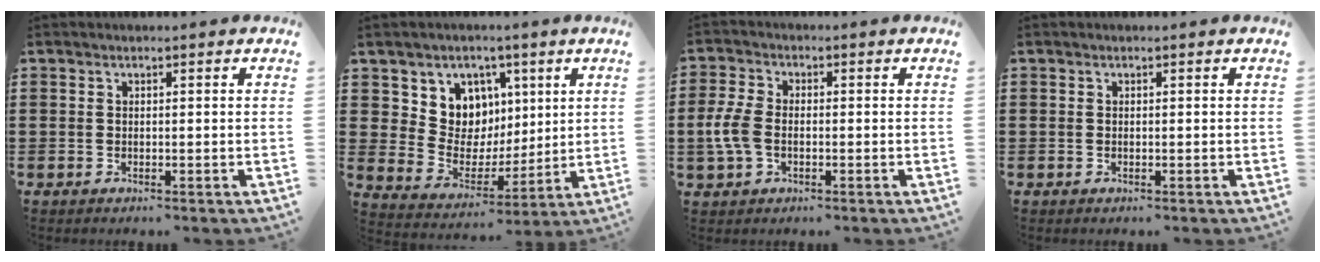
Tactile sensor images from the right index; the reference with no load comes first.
{"total": 7.7, "force": [3.5, 6.8, 1.0], "torque": [-0.055, -0.035, 0.067]}
{"total": 5.0, "force": [-1.1, 3.0, 3.9], "torque": [-0.107, -0.010, -0.027]}
{"total": 0.0}